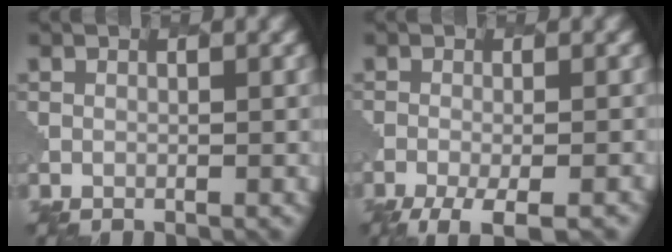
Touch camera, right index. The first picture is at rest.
{"total": 5.0, "force": [-3.3, 1.2, 3.6], "torque": [-0.055, -0.007, -0.054]}